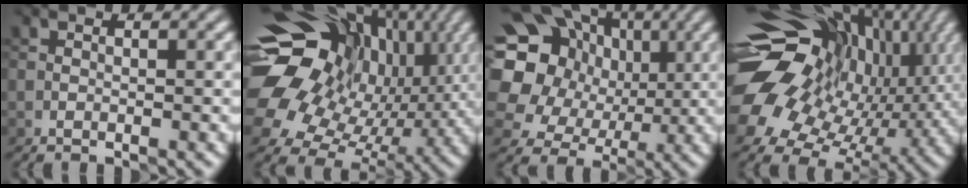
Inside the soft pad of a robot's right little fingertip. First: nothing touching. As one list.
[{"total": 18.0, "force": [6.1, 13.7, 10.0], "torque": [-0.185, 0.036, 0.127]}, {"total": 17.1, "force": [4.5, 14.8, 7.2], "torque": [-0.166, 0.028, 0.059]}, {"total": 17.6, "force": [4.3, 12.2, 12.0], "torque": [-0.211, 0.010, 0.094]}]